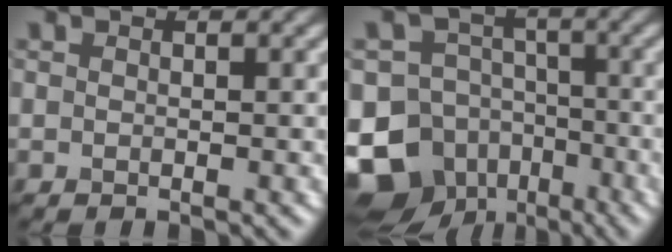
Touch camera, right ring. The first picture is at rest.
{"total": 13.7, "force": [-7.5, 10.7, 4.0], "torque": [-0.079, -0.035, -0.143]}